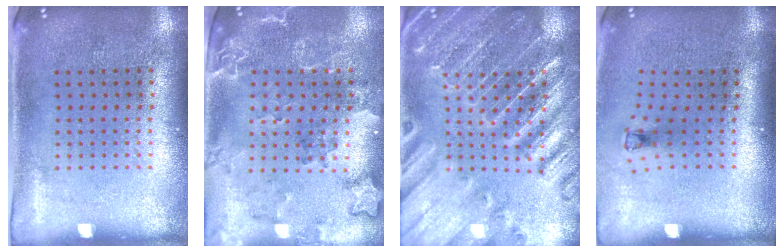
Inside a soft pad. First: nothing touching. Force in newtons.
{"total": 2.2, "press": 1.9, "slide": 1.1}
{"total": 3.5, "press": 3.4, "slide": 0.9}
{"total": 0.7, "press": 0.3, "slide": 0.6}